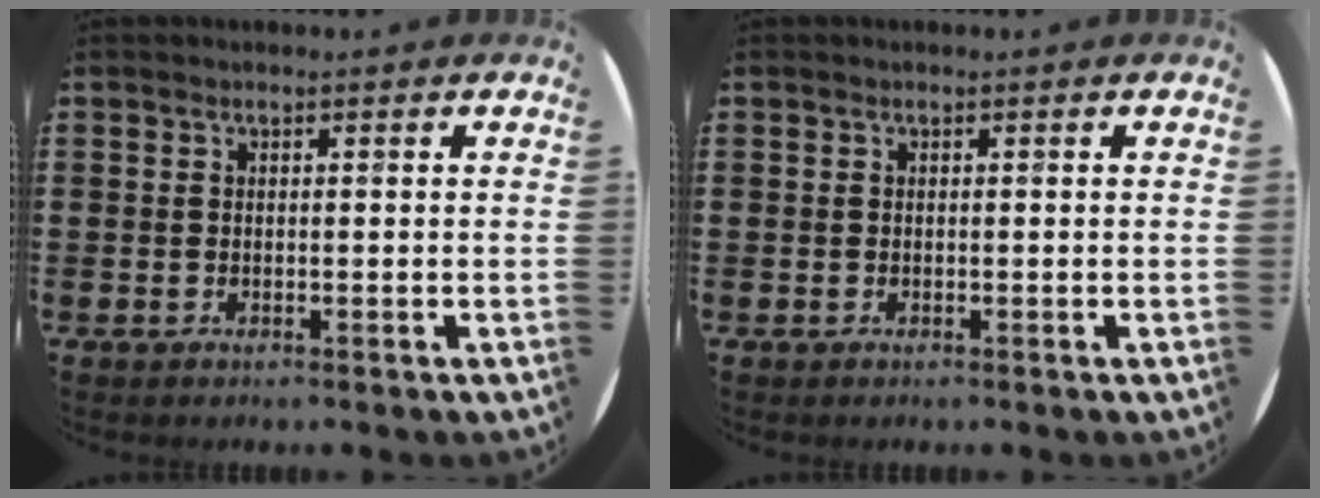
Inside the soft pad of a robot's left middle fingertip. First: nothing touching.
{"total": 0.0}